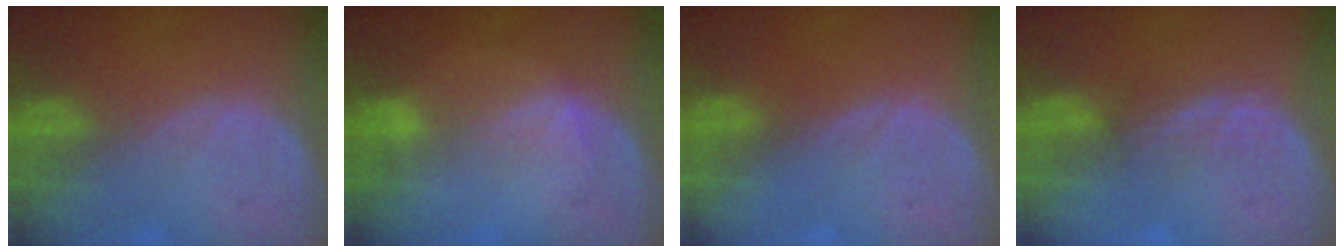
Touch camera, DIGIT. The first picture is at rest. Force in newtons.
{"total": 2.4, "press": 2.4, "slide": 0.4}
{"total": 0.0}
{"total": 2.2, "press": 2.2, "slide": 0.4}